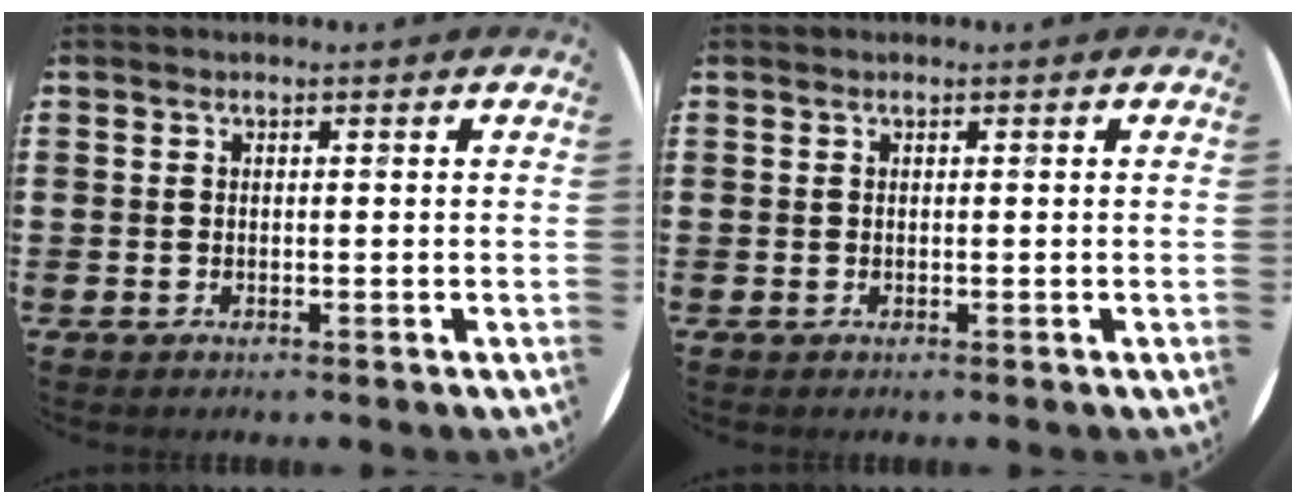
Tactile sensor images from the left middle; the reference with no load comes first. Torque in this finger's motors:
{"motor_torque": [0.17, -0.09, -0.01, -0.01]}